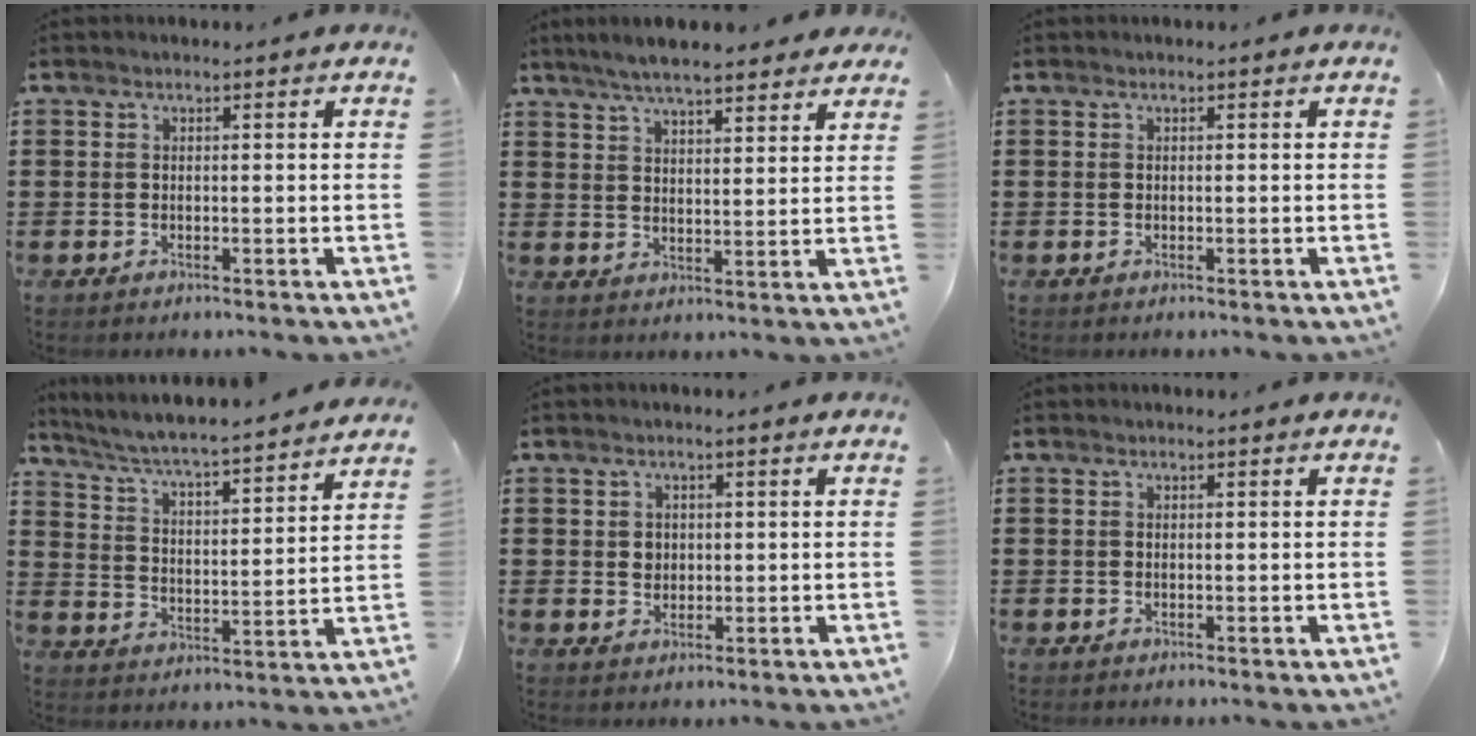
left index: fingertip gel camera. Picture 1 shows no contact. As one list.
[{"total": 6.1, "force": [5.5, 1.0, 2.4], "torque": [-0.065, -0.010, 0.100]}, {"total": 0.0}, {"total": 4.5, "force": [4.2, -0.6, 1.3], "torque": [-0.047, -0.039, 0.063]}, {"total": 1.8, "force": [0.5, 1.5, 0.7], "torque": [-0.011, 0.006, 0.006]}, {"total": 0.0}]